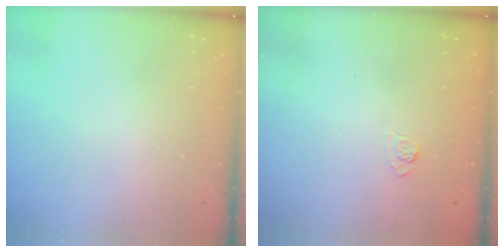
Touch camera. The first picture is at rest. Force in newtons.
{"total": 2.2, "press": 1.8, "slide": 1.3}